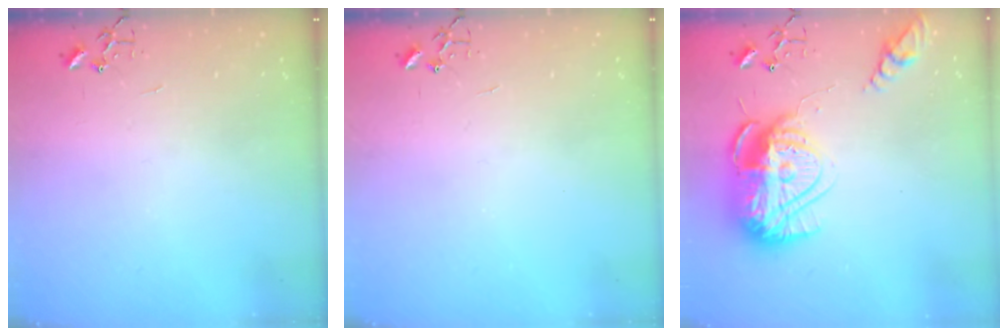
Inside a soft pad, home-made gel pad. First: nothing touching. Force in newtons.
{"total": 0.0}
{"total": 18.9, "press": 18.9, "slide": 1.6}